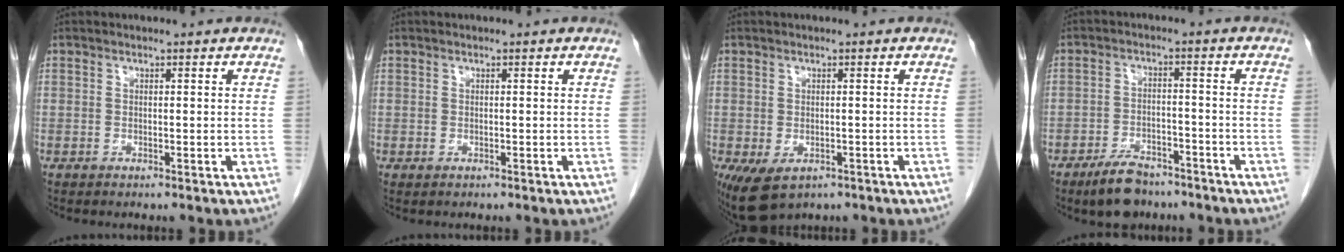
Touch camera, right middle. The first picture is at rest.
{"total": 0.0}
{"total": 5.1, "force": [-2.7, 3.0, 3.1], "torque": [-0.053, -0.011, -0.035]}
{"total": 6.8, "force": [-5.4, 2.9, 3.0], "torque": [-0.061, -0.003, -0.090]}